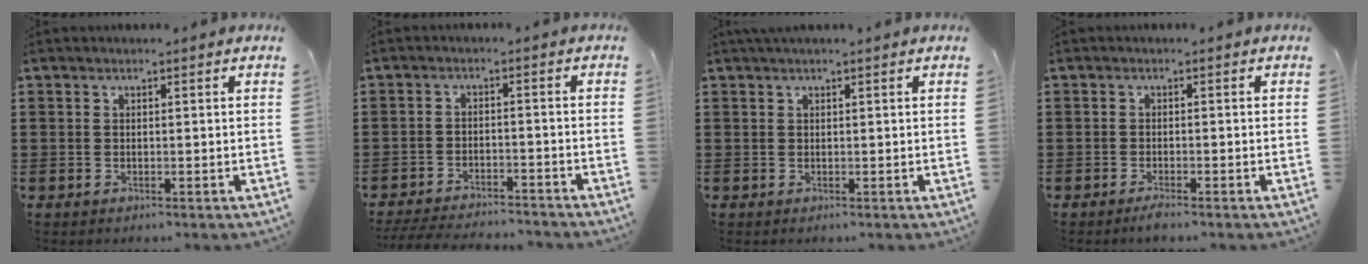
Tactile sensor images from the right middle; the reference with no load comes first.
{"total": 4.3, "force": [-4.2, 0.3, 1.0], "torque": [-0.023, -0.001, -0.087]}
{"total": 0.9, "force": [0.7, 0.0, 0.6], "torque": [-0.012, 0.001, 0.012]}
{"total": 1.3, "force": [-1.0, 0.0, 0.8], "torque": [-0.014, -0.003, -0.018]}